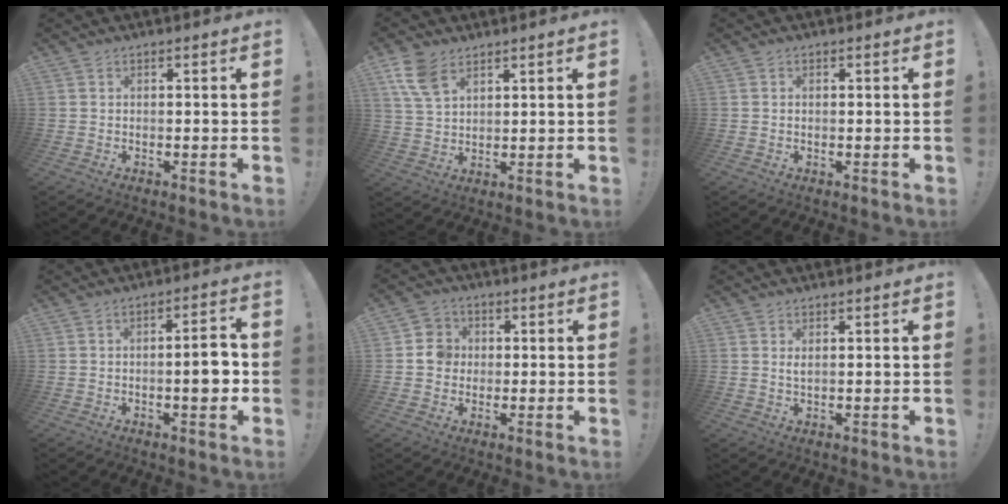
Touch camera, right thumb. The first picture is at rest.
{"total": 8.5, "force": [5.2, 4.6, 4.9], "torque": [-0.094, -0.016, 0.101]}
{"total": 0.0}
{"total": 7.2, "force": [-1.2, 2.0, 6.9], "torque": [-0.094, 0.002, -0.022]}
{"total": 6.4, "force": [-0.2, 6.1, 2.0], "torque": [-0.017, 0.012, -0.004]}
{"total": 1.2, "force": [0.5, 0.2, 1.0], "torque": [-0.013, -0.003, 0.007]}